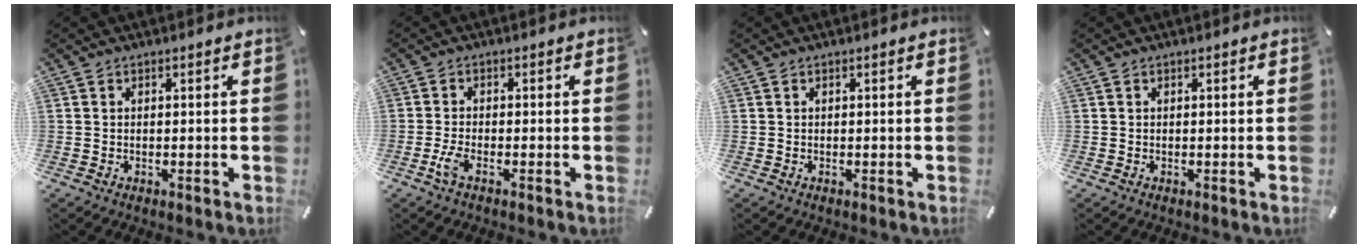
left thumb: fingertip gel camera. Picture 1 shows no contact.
{"total": 3.0, "force": [-1.5, 0.8, 2.5], "torque": [-0.063, -0.005, -0.032]}
{"total": 0.0}
{"total": 0.0}